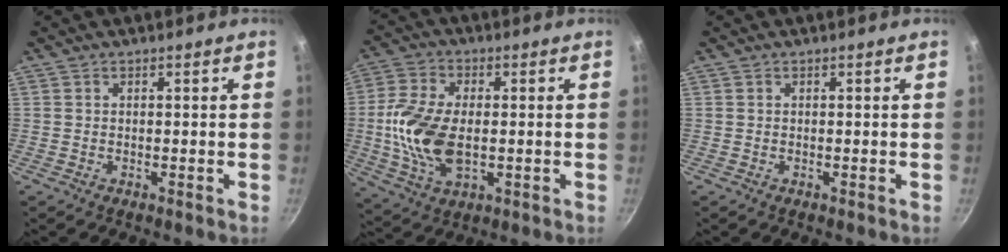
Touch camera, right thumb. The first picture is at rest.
{"total": 13.6, "force": [-0.8, 7.9, 11.0], "torque": [-0.215, 0.005, -0.019]}
{"total": 0.0}